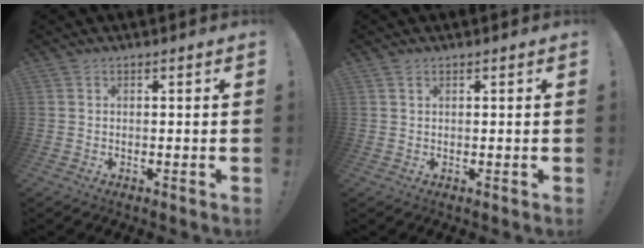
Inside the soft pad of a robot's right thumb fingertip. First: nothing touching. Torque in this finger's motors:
{"motor_torque": [-0.01, -0.14, -0.08, 0.19, 0.07]}